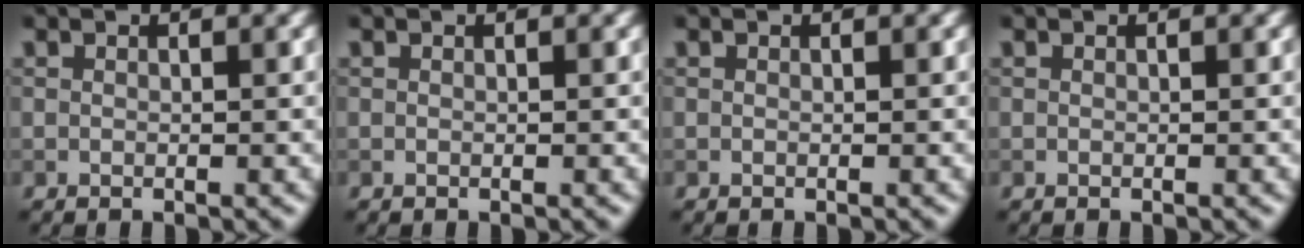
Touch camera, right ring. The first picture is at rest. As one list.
[{"total": 0.0}, {"total": 0.0}, {"total": 0.0}]